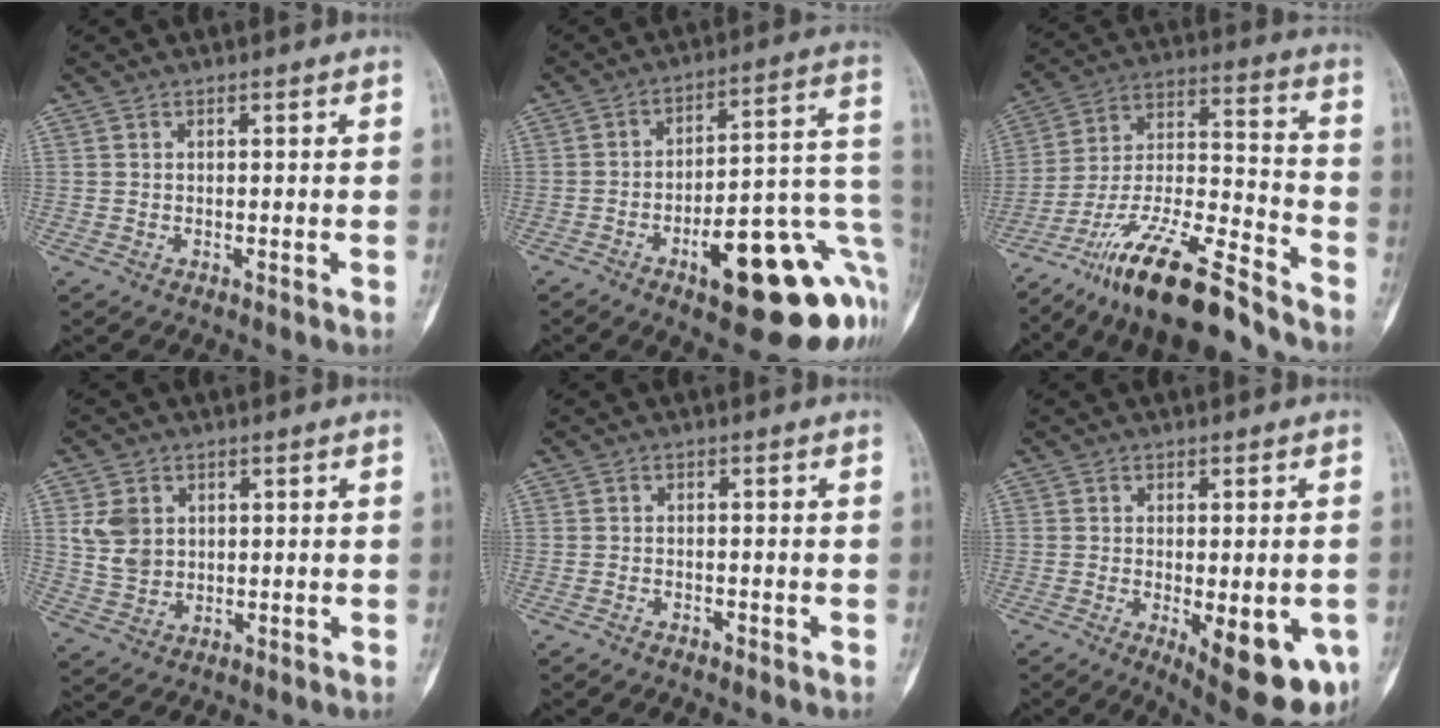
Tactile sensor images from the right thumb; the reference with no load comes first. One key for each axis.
{"total": 24.1, "fx": -8.4, "fy": 8.2, "fz": 21.1, "tx": -0.201, "ty": 0.051, "tz": -0.104}
{"total": 19.7, "fx": -15.5, "fy": 4.0, "fz": 11.6, "tx": -0.222, "ty": 0.082, "tz": -0.280}
{"total": 6.5, "fx": 1.8, "fy": 5.1, "fz": 3.6, "tx": -0.052, "ty": -0.005, "tz": 0.047}
{"total": 1.0, "fx": -0.9, "fy": 0.4, "fz": 0.3, "tx": -0.006, "ty": 0.005, "tz": -0.014}
{"total": 14.1, "fx": -5.1, "fy": 5.3, "fz": 12.0, "tx": -0.115, "ty": -0.007, "tz": -0.054}